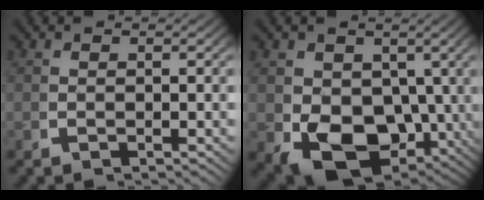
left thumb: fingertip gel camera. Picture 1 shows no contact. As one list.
[{"total": 11.8, "force": [-2.5, 8.3, 8.1], "torque": [-0.164, -0.079, -0.001]}]